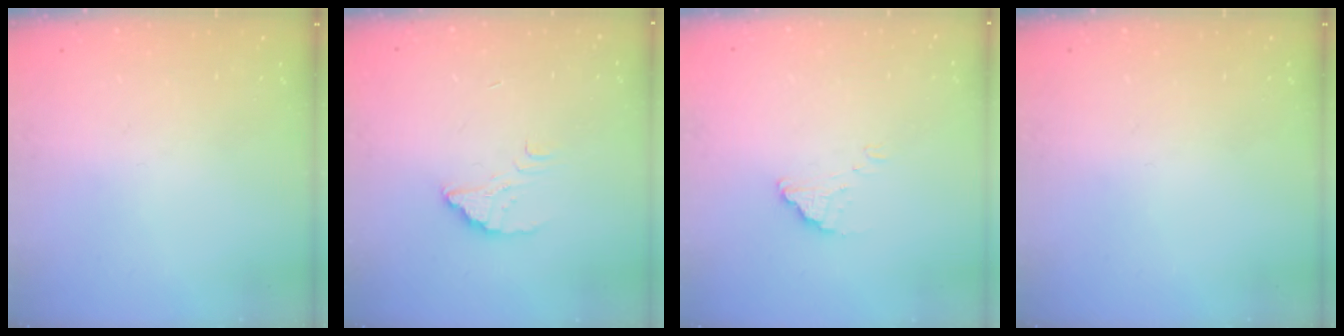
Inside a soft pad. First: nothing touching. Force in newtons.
{"total": 2.2, "press": 2.2, "slide": 0.1}
{"total": 1.5, "press": 1.5, "slide": 0.1}
{"total": 0.0}